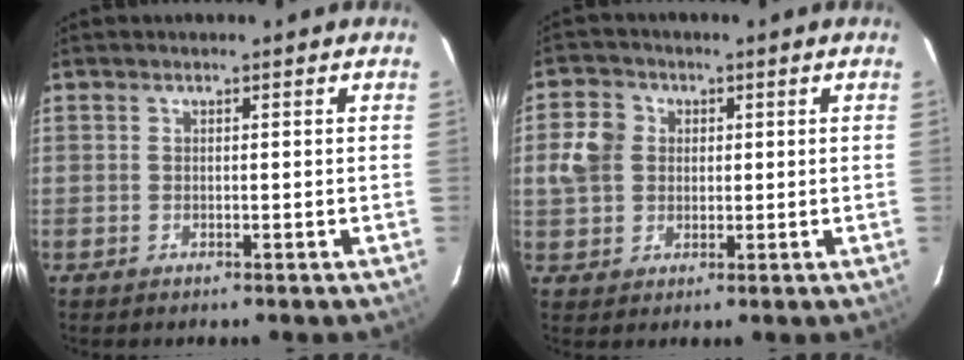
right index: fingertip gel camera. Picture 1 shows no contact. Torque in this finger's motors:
{"motor_torque": [0.44, -0.03, 0.23, 0.05]}